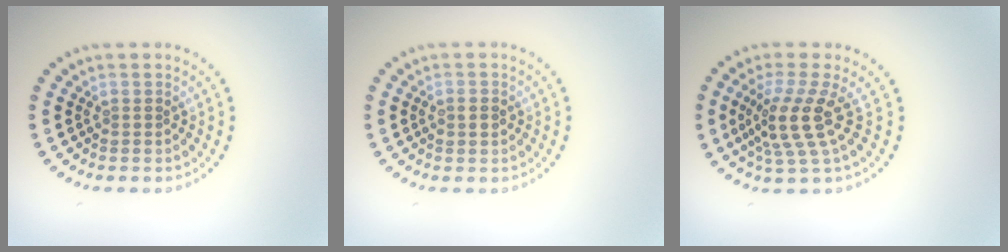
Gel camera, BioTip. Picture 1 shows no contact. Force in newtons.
{"total": 1.8, "press": 1.8, "slide": 0.3}
{"total": 4.2, "press": 3.0, "slide": 3.0}